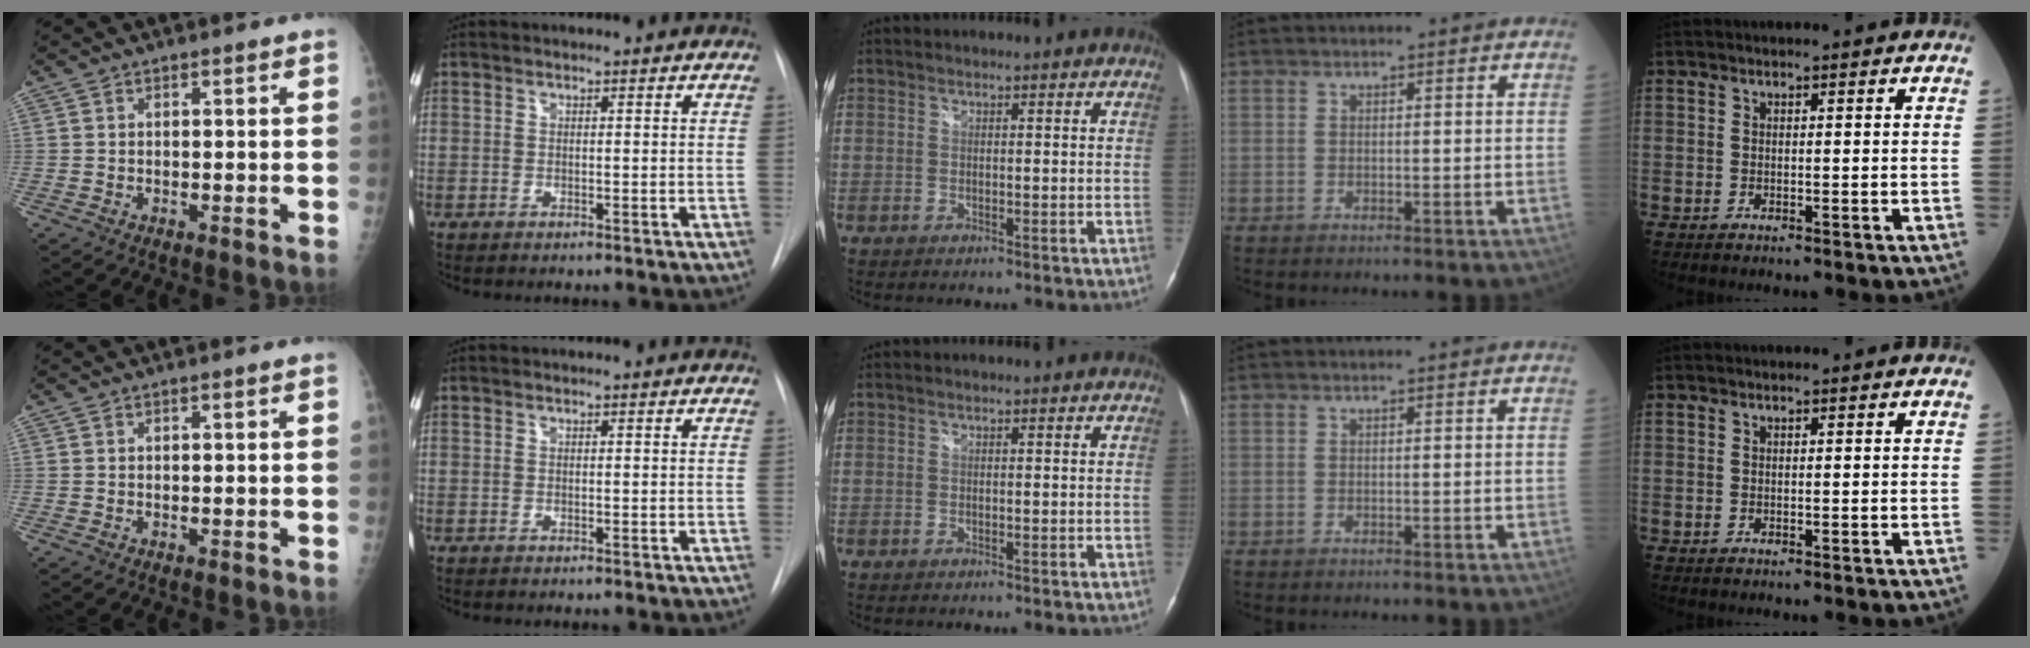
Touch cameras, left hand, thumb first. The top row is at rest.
{}